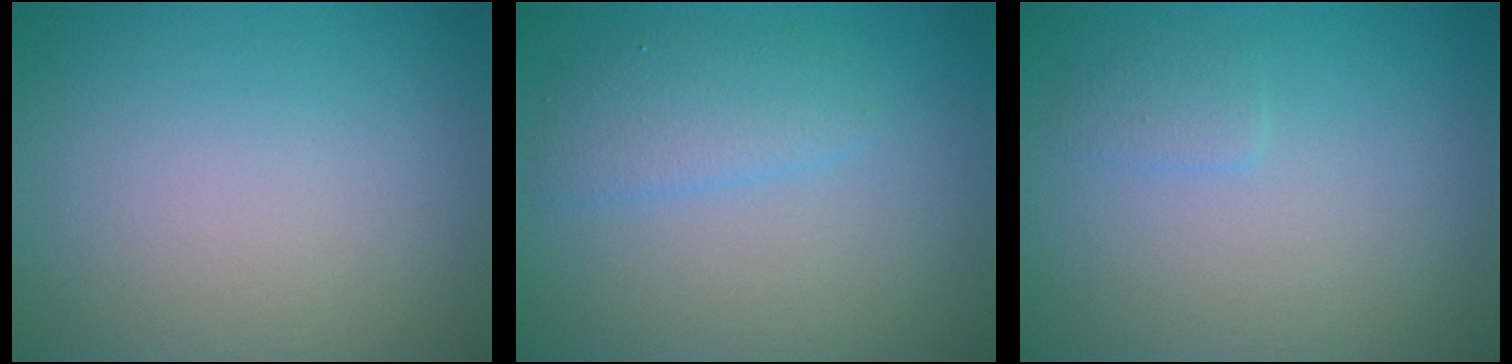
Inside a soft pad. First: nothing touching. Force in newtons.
{"total": 2.4, "press": 2.4, "slide": 0.1}
{"total": 1.0, "press": 1.0, "slide": 0.0}